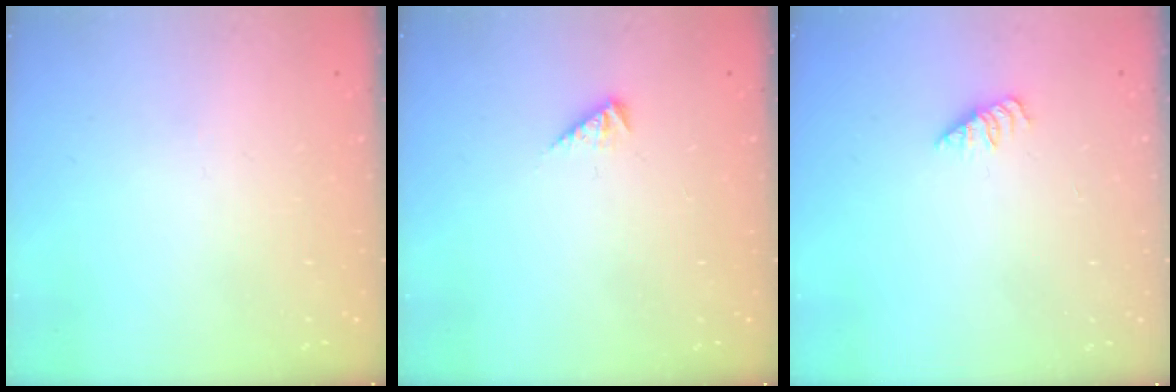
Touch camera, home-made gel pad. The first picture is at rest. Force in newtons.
{"total": 2.7, "press": 2.7, "slide": 0.6}
{"total": 1.4, "press": 1.3, "slide": 0.3}